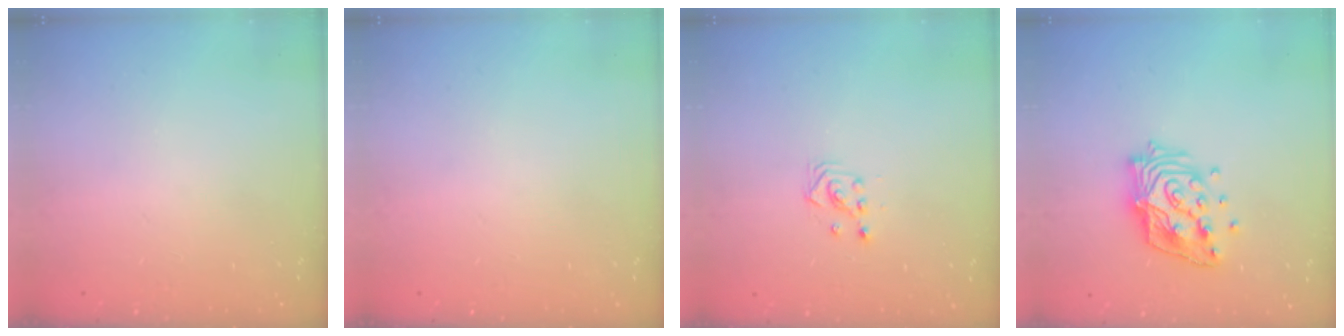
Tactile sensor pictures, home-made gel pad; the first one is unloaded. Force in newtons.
{"total": 0.0}
{"total": 2.9, "press": 2.9, "slide": 0.3}
{"total": 15.5, "press": 15.5, "slide": 1.2}